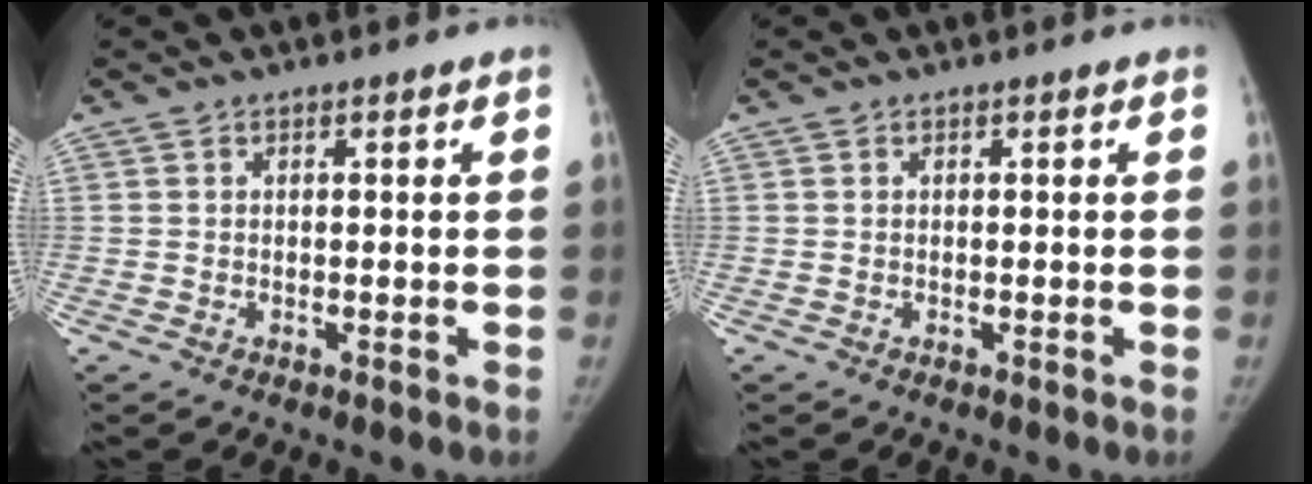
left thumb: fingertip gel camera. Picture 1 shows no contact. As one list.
[{"total": 0.0}]